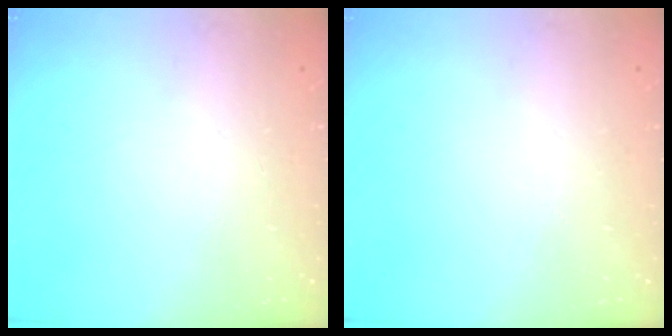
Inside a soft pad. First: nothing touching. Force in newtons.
{"total": 0.0}